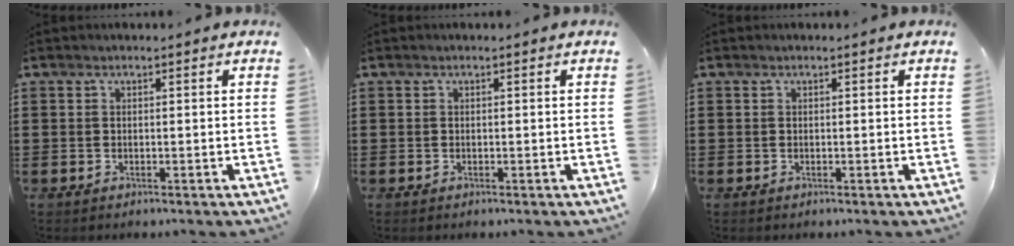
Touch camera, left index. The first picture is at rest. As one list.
[{"total": 0.0}, {"total": 0.0}]